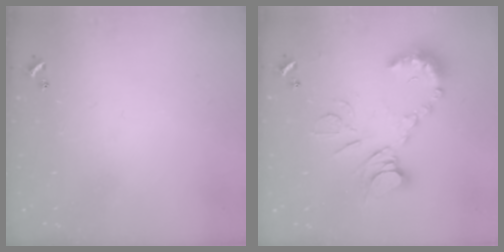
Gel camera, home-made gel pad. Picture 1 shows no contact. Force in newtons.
{"total": 14.0, "press": 13.9, "slide": 1.3}